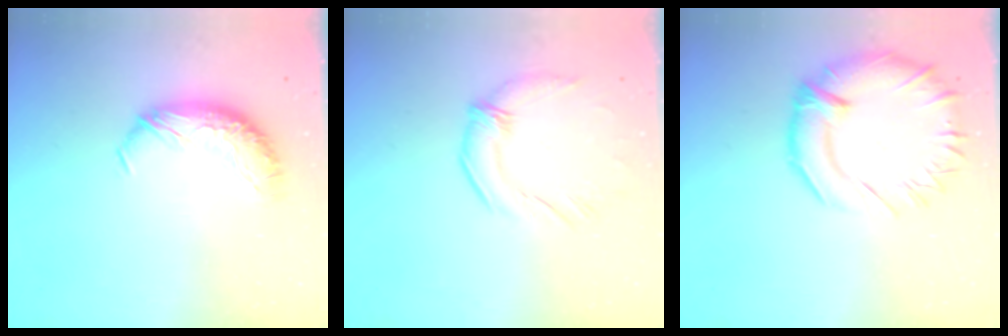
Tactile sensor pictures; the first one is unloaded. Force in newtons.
{"total": 1.7, "press": 1.2, "slide": 1.2}
{"total": 6.7, "press": 6.2, "slide": 2.6}